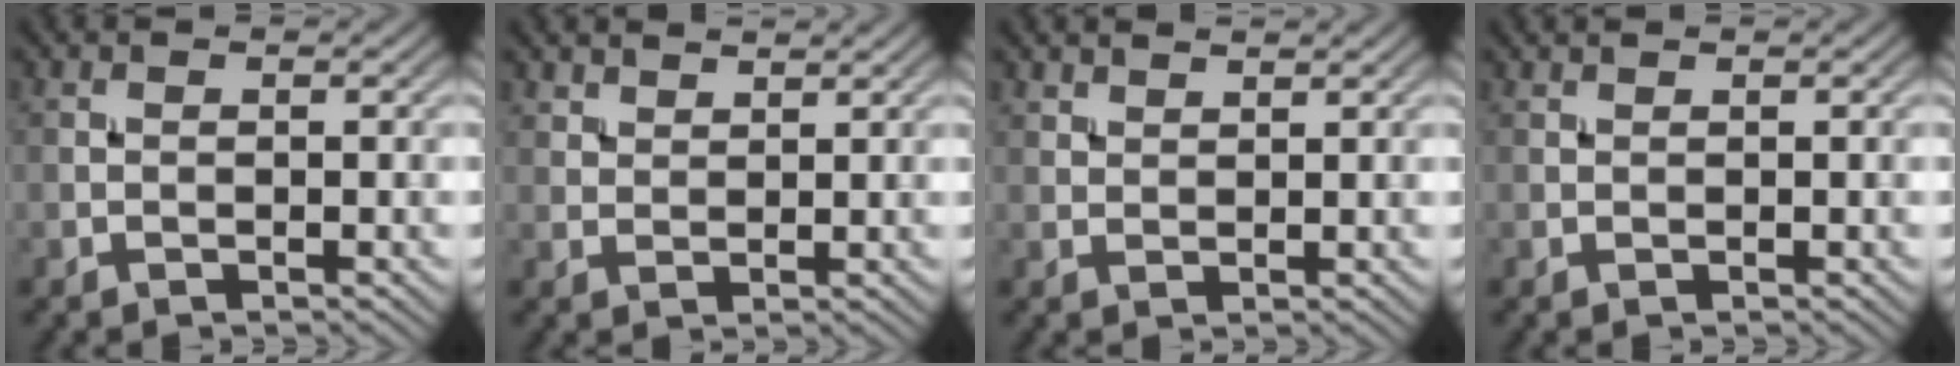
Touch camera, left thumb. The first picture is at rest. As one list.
[{"total": 3.1, "force": [2.7, 1.1, 0.9], "torque": [-0.023, -0.007, 0.065]}, {"total": 2.2, "force": [2.0, 0.7, 0.6], "torque": [-0.016, 0.000, 0.042]}, {"total": 0.5, "force": [0.5, 0.0, 0.1], "torque": [-0.002, 0.003, 0.011]}]